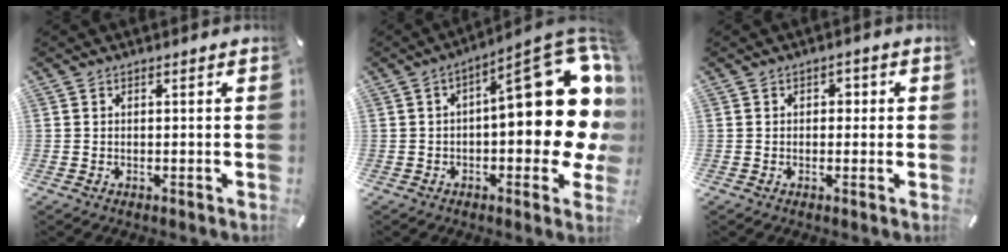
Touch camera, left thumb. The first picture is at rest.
{"total": 24.7, "force": [3.5, 10.6, 22.1], "torque": [-0.278, -0.026, 0.067]}
{"total": 1.7, "force": [-0.1, 1.4, 0.9], "torque": [-0.012, 0.005, -0.009]}